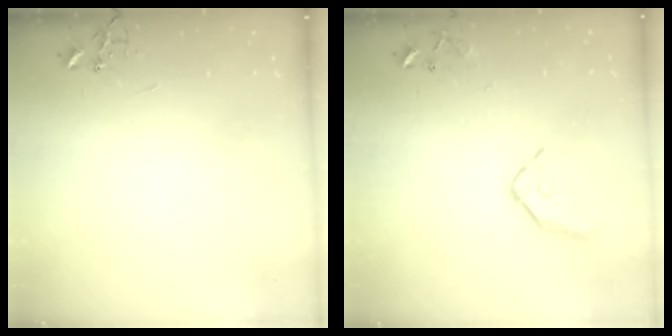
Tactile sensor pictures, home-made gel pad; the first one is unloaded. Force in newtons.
{"total": 12.2, "press": 12.2, "slide": 1.1}